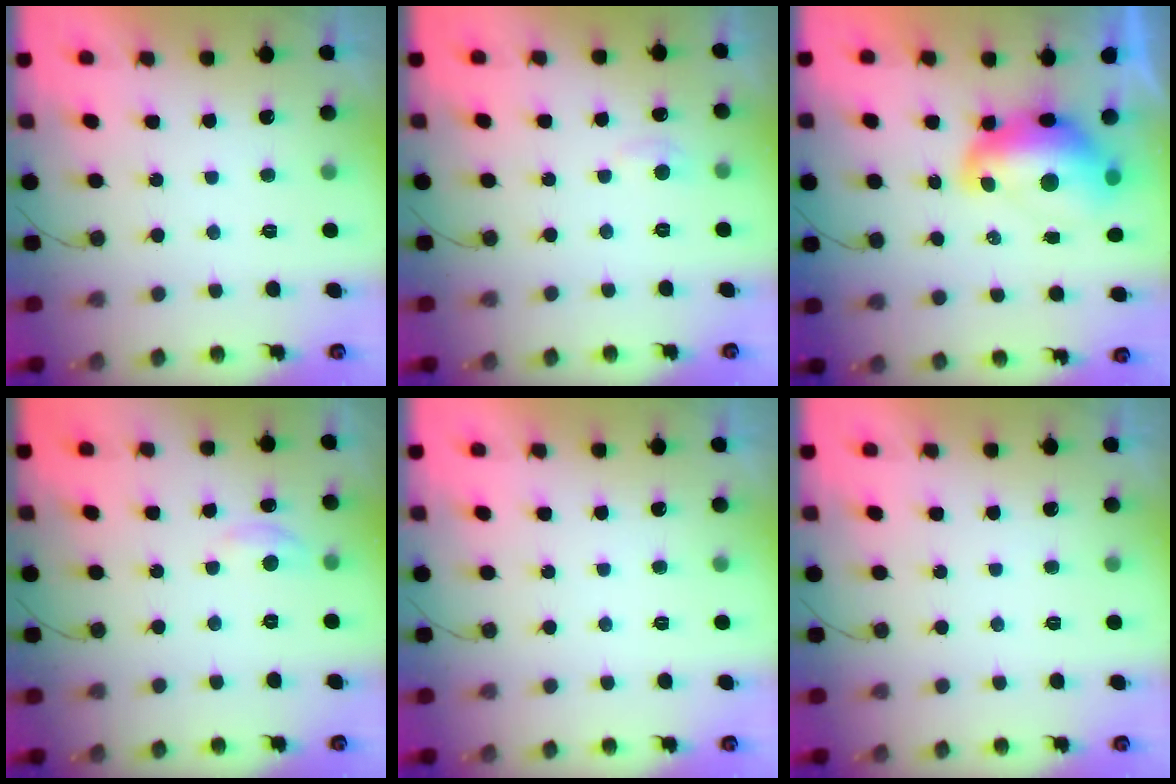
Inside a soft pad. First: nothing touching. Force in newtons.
{"total": 5.1, "press": 5.0, "slide": 0.6}
{"total": 12.1, "press": 12.0, "slide": 1.5}
{"total": 2.9, "press": 2.9, "slide": 0.3}
{"total": 0.0}
{"total": 0.0}